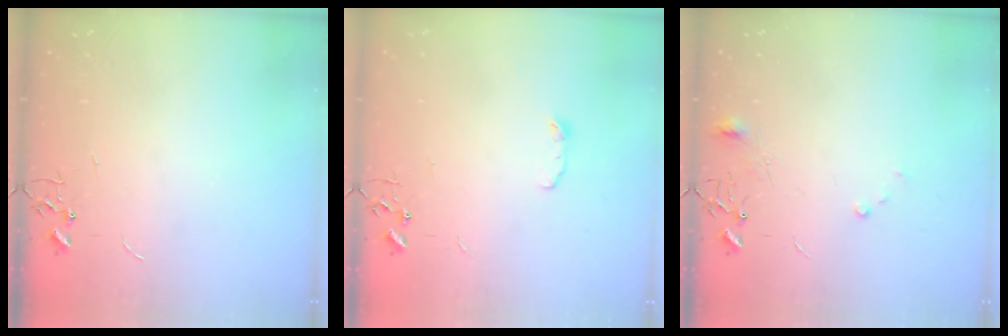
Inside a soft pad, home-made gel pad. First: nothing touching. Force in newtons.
{"total": 3.7, "press": 3.5, "slide": 0.9}
{"total": 7.3, "press": 7.3, "slide": 0.6}